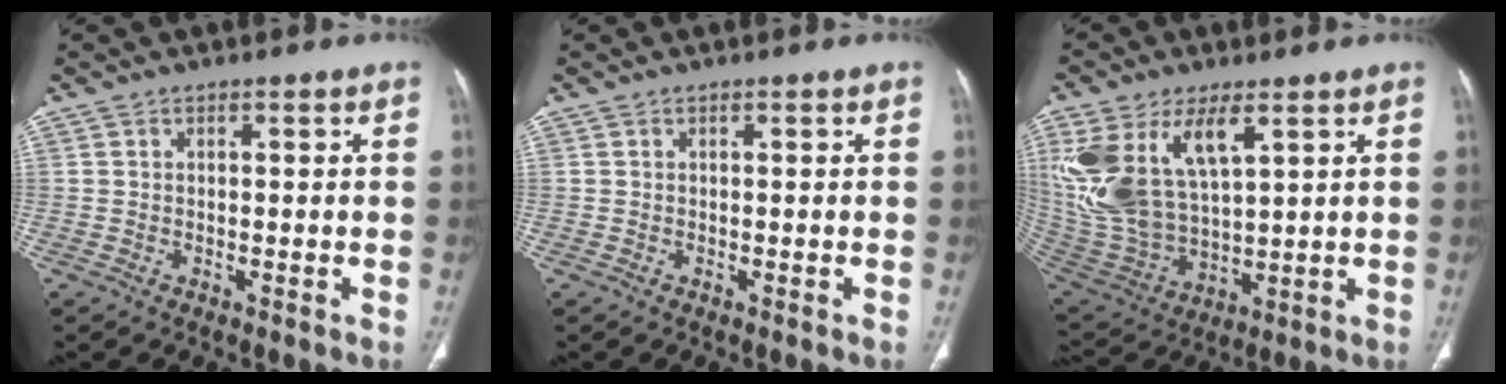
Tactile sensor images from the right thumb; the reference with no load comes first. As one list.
[{"total": 0.0}, {"total": 19.3, "force": [7.7, 9.7, 14.9], "torque": [-0.306, -0.022, 0.164]}]